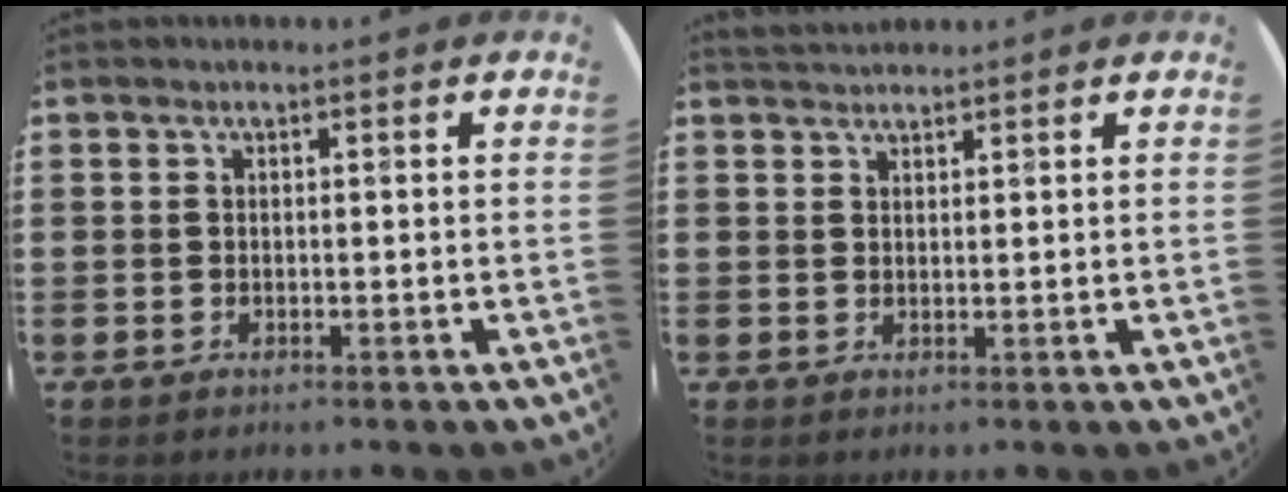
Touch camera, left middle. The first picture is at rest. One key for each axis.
{"total": 1.7, "fx": 1.7, "fy": 0.4, "fz": 0.0, "tx": -0.002, "ty": 0.004, "tz": 0.033}